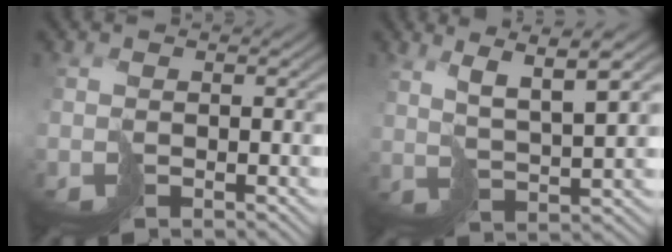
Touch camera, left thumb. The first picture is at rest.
{"total": 7.6, "force": [4.7, 1.3, 5.9], "torque": [-0.104, 0.011, 0.090]}